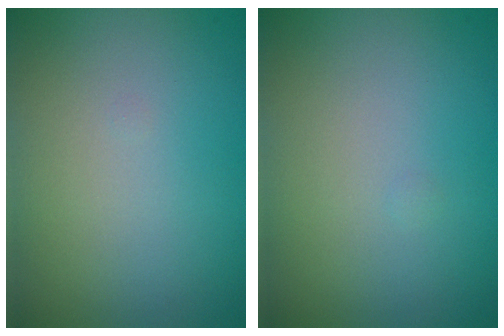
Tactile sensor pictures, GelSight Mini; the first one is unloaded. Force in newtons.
{"total": 0.0}